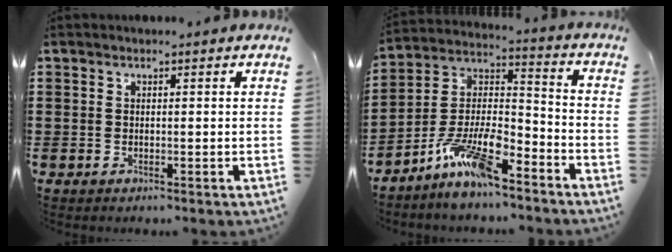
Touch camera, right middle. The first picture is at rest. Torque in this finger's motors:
{"motor_torque": [1.19, -0.95, 0.31, 0.21]}